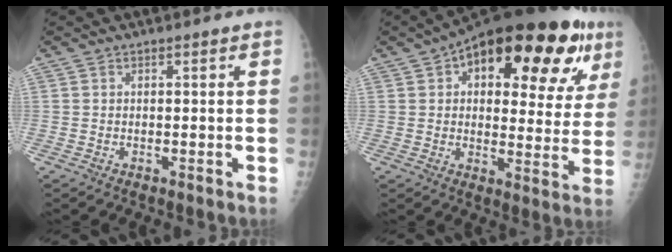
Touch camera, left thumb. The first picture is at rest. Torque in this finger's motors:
{"motor_torque": [0.61, 0.83, 1.21, -1.55, 0.25]}